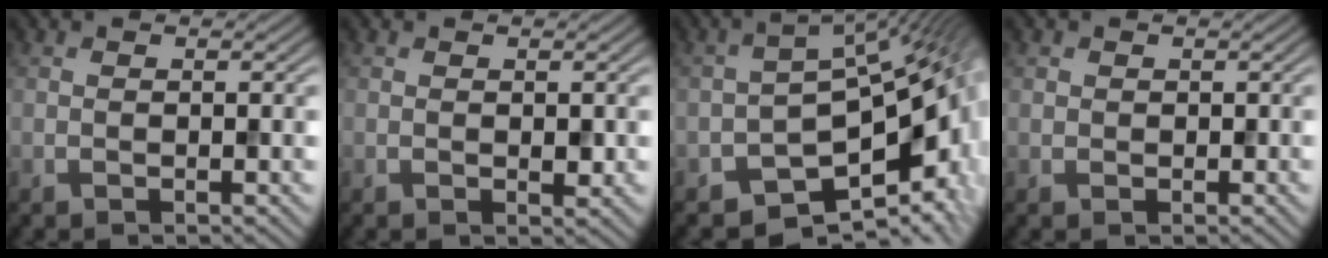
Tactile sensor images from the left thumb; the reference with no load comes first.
{"total": 0.7, "force": [0.1, 0.5, 0.5], "torque": [-0.006, -0.007, 0.004]}
{"total": 11.7, "force": [-6.1, 5.6, 8.3], "torque": [-0.127, -0.015, -0.098]}
{"total": 1.2, "force": [0.3, 0.8, -0.7], "torque": [0.012, -0.006, 0.008]}